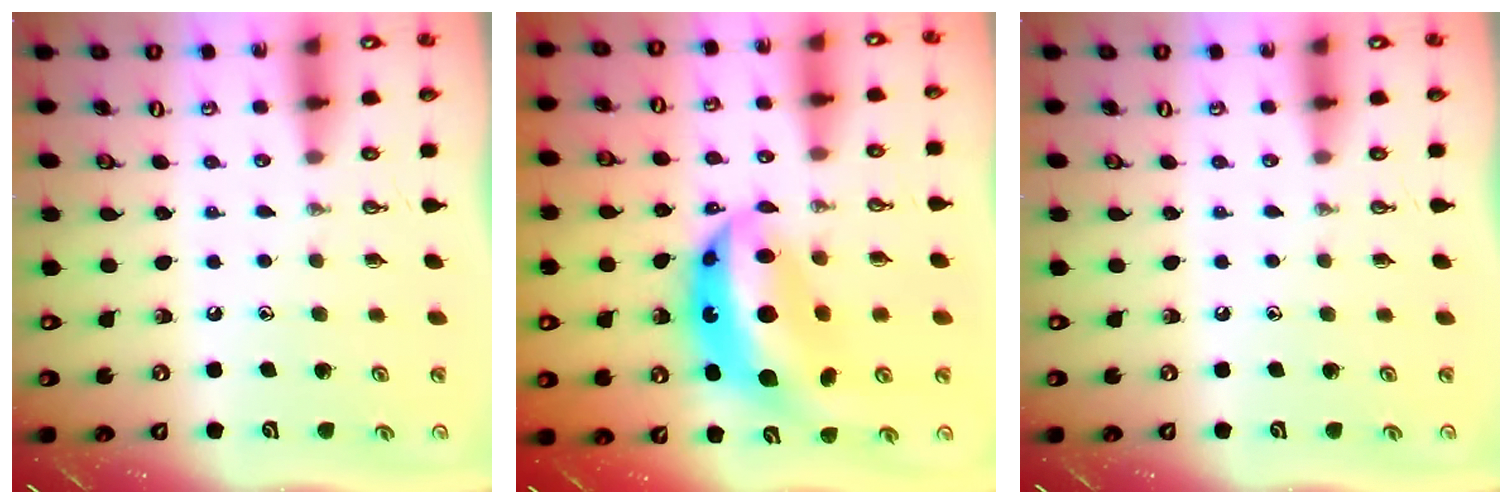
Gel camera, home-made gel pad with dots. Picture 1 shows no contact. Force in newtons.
{"total": 16.3, "press": 16.3, "slide": 1.6}
{"total": 0.0}